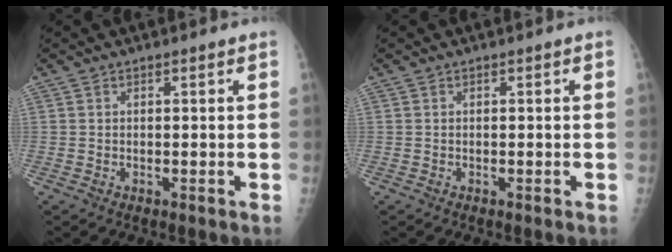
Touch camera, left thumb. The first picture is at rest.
{"total": 0.0}